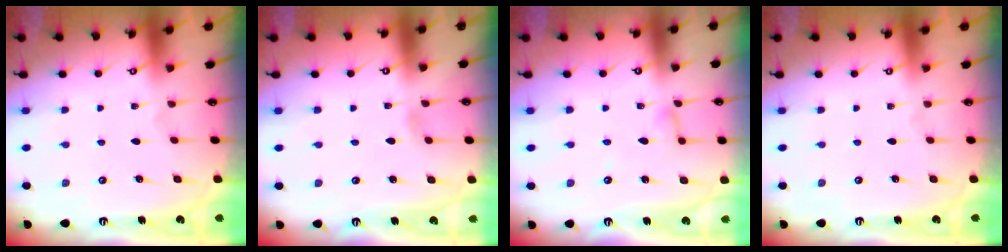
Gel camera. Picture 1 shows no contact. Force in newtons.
{"total": 2.6, "press": 2.6, "slide": 0.3}
{"total": 3.7, "press": 3.7, "slide": 0.3}
{"total": 0.0}